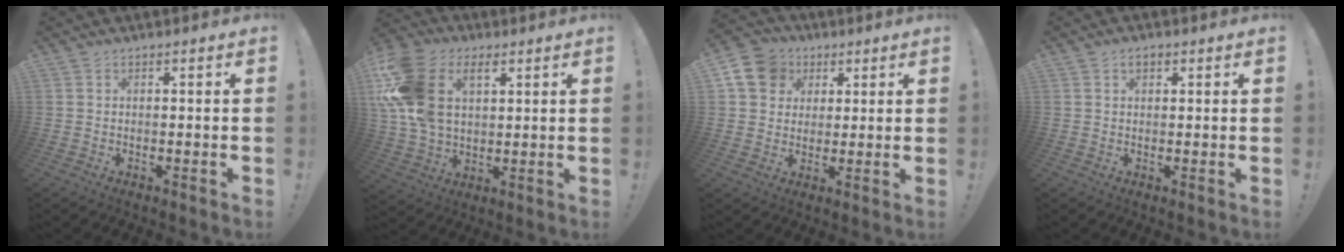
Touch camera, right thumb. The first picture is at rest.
{"total": 18.6, "force": [6.7, 12.5, 12.0], "torque": [-0.233, -0.025, 0.123]}
{"total": 12.1, "force": [4.3, 10.3, 4.6], "torque": [-0.068, -0.011, 0.090]}
{"total": 2.0, "force": [0.9, 1.1, 1.3], "torque": [-0.022, 0.001, 0.016]}